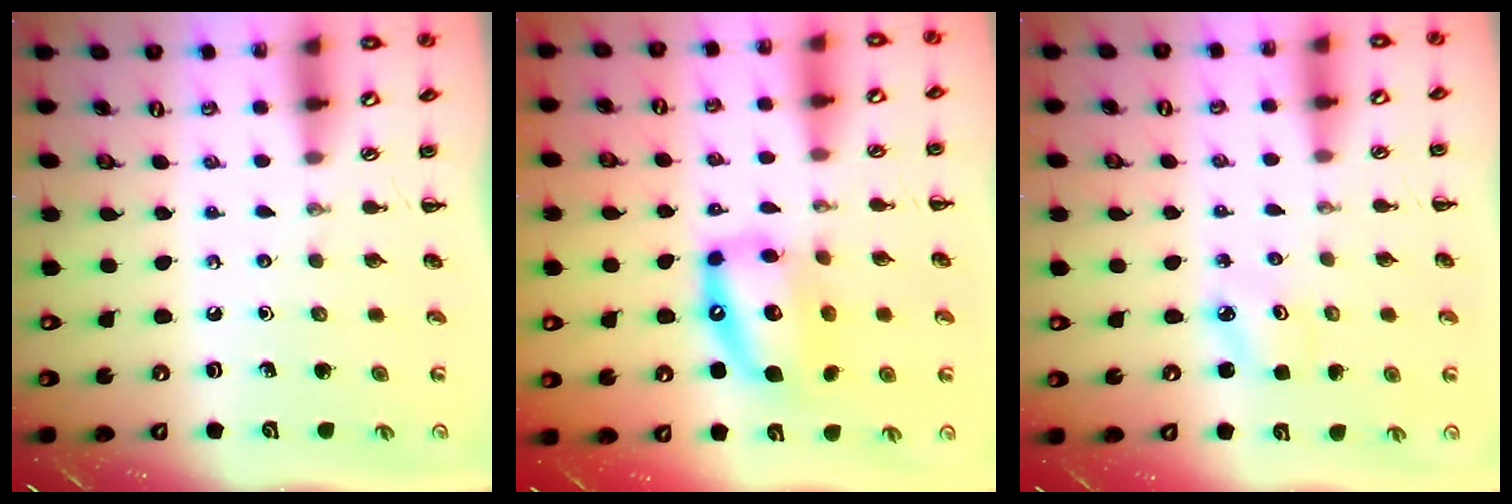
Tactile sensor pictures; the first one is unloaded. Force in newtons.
{"total": 13.8, "press": 13.3, "slide": 3.7}
{"total": 2.5, "press": 2.4, "slide": 0.5}